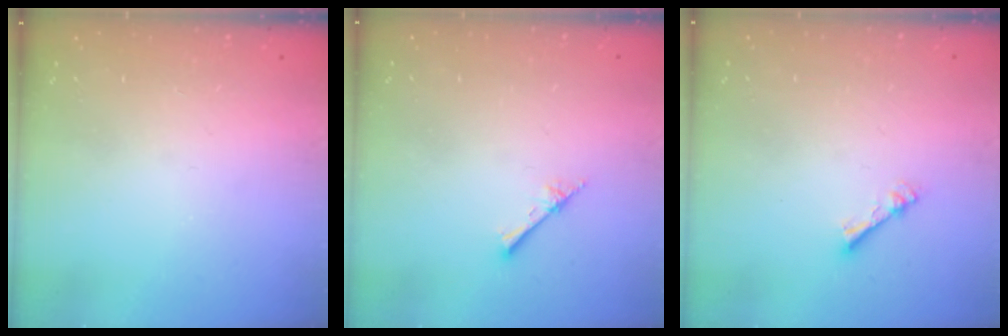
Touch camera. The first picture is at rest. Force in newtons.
{"total": 2.4, "press": 2.4, "slide": 0.3}
{"total": 2.3, "press": 2.2, "slide": 0.4}